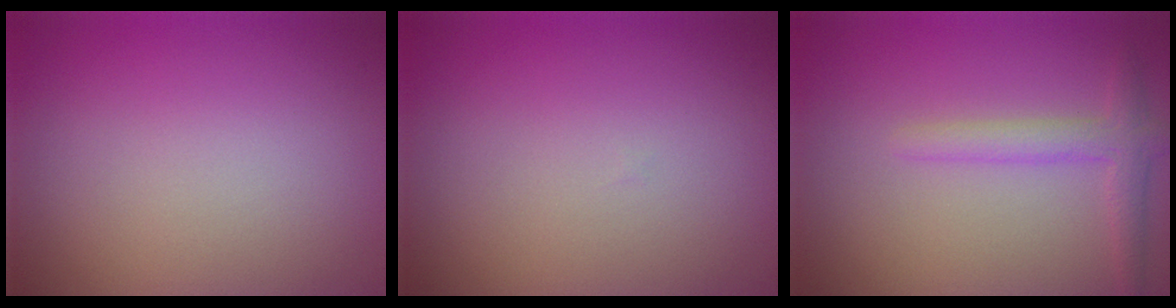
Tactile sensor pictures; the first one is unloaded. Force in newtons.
{"total": 0.0}
{"total": 2.3, "press": 2.3, "slide": 0.1}